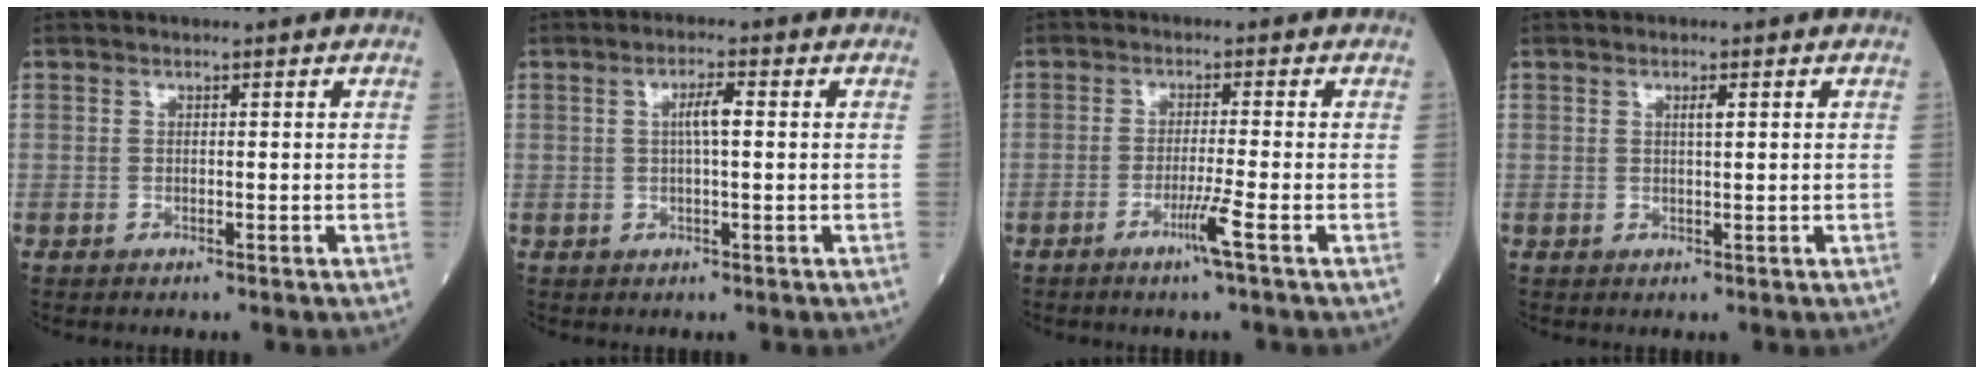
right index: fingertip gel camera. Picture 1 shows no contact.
{"total": 3.0, "force": [0.4, 0.3, 3.0], "torque": [-0.056, 0.005, 0.008]}
{"total": 3.7, "force": [-1.9, -1.0, 3.0], "torque": [-0.061, -0.009, -0.040]}
{"total": 1.2, "force": [0.5, 0.1, 1.1], "torque": [-0.022, 0.000, 0.007]}